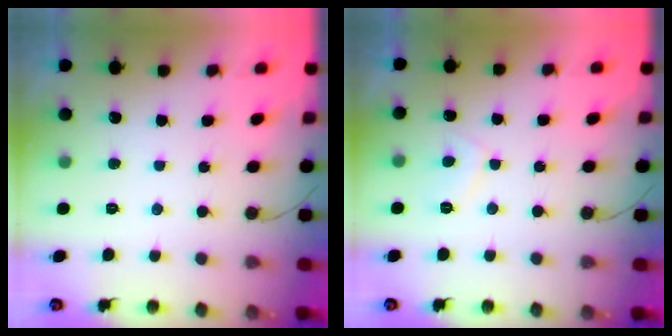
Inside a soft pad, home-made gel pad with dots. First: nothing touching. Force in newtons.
{"total": 2.7, "press": 2.6, "slide": 0.8}